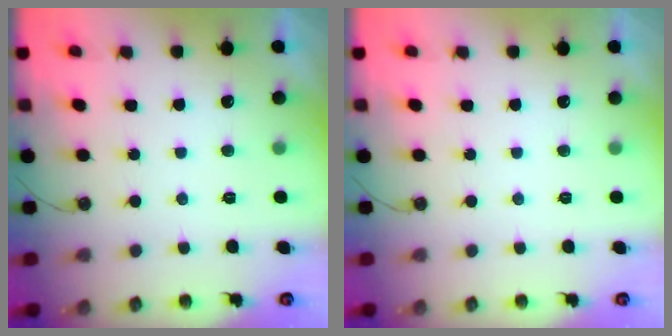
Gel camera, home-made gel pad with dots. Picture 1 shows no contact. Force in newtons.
{"total": 0.0}